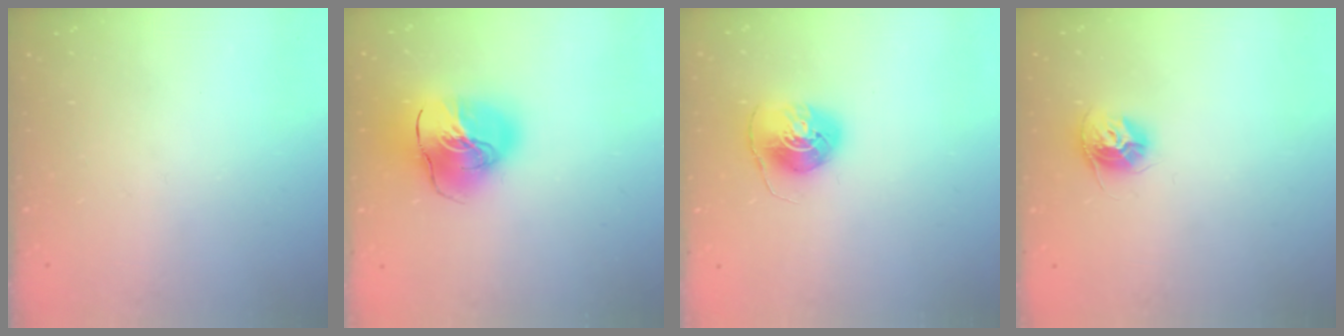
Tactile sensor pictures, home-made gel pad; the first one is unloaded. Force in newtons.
{"total": 18.1, "press": 17.9, "slide": 2.6}
{"total": 8.3, "press": 8.3, "slide": 0.4}
{"total": 10.5, "press": 10.4, "slide": 0.8}